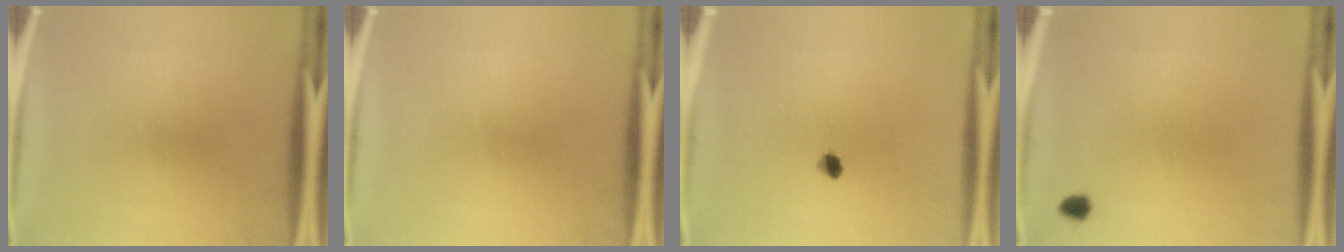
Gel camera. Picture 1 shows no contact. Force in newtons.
{"total": 0.0}
{"total": 1.9}
{"total": 1.4}